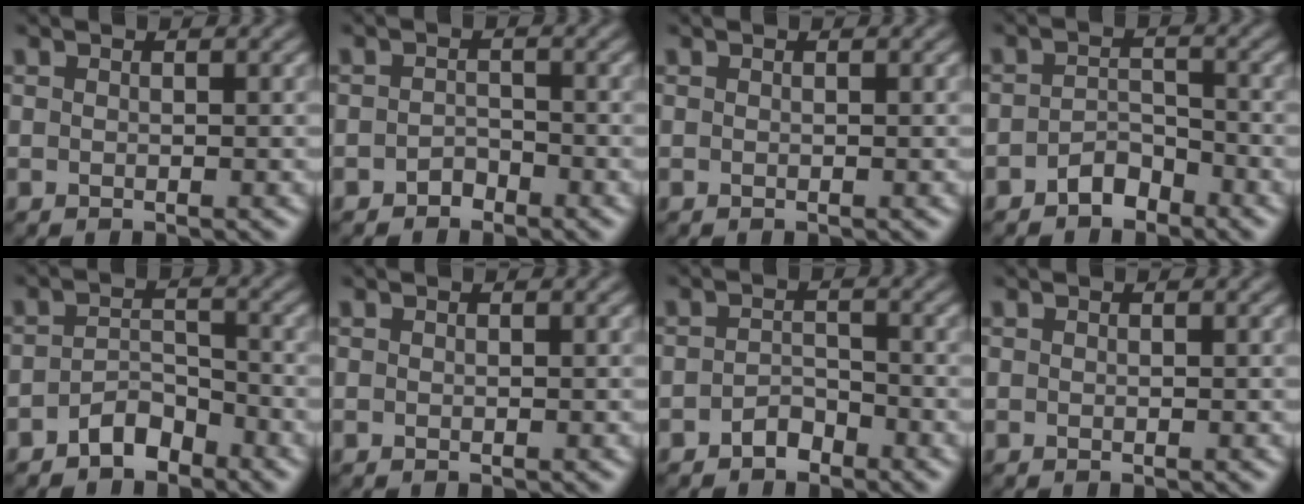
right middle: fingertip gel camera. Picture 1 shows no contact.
{"total": 1.2, "force": [-1.0, 0.7, 0.1], "torque": [-0.002, 0.002, -0.019]}
{"total": 0.0}
{"total": 2.3, "force": [-1.8, 1.2, 0.7], "torque": [-0.011, 0.008, -0.037]}
{"total": 2.7, "force": [-2.1, 1.3, 1.0], "torque": [-0.015, 0.010, -0.043]}
{"total": 0.0}
{"total": 1.8, "force": [-1.4, 1.0, 0.6], "torque": [-0.009, 0.005, -0.028]}
{"total": 0.0}